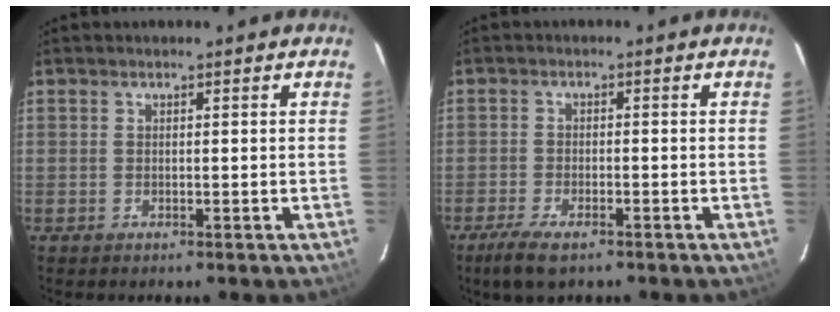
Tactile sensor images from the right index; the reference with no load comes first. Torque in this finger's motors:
{"motor_torque": [0.06, -0.12, 0.11, 0.00]}